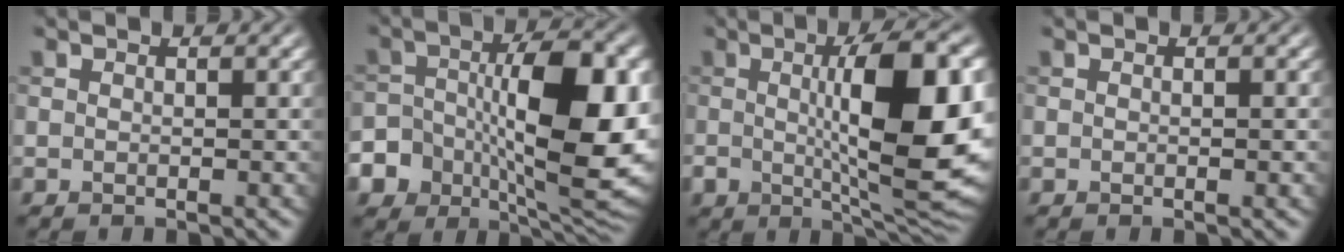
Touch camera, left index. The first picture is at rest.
{"total": 13.1, "force": [-1.9, 7.4, 10.7], "torque": [-0.172, -0.012, -0.025]}
{"total": 12.7, "force": [0.3, 4.2, 12.0], "torque": [-0.178, -0.004, 0.009]}
{"total": 0.6, "force": [-0.1, 0.1, 0.6], "torque": [-0.008, -0.001, 0.000]}